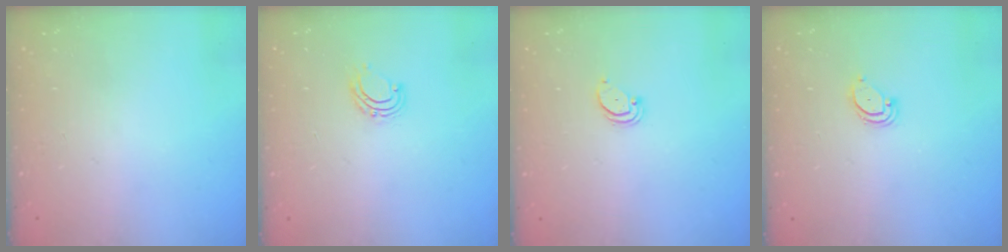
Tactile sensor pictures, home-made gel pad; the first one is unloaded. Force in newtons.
{"total": 6.6, "press": 6.6, "slide": 0.5}
{"total": 1.4, "press": 1.3, "slide": 0.1}
{"total": 3.0, "press": 3.0, "slide": 0.2}